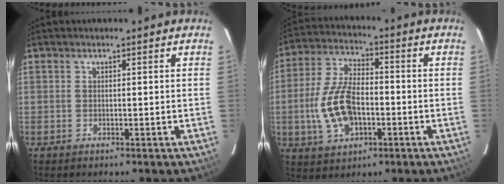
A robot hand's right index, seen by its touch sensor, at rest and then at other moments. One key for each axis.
{"total": 13.2, "fx": -2.8, "fy": 7.2, "fz": 10.7, "tx": -0.227, "ty": 0.009, "tz": -0.044}